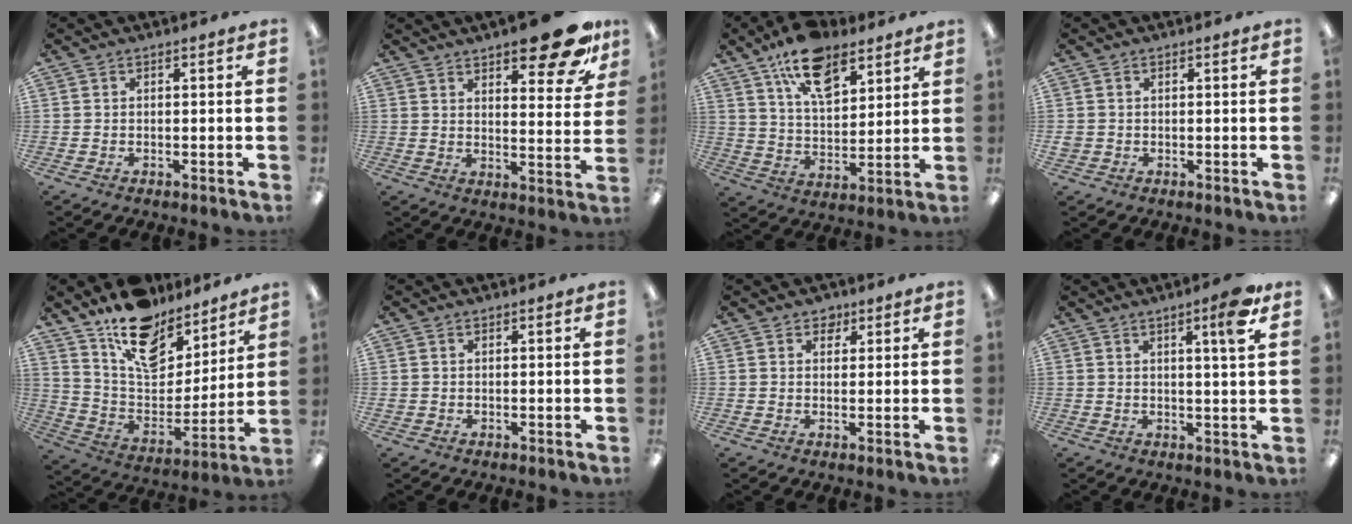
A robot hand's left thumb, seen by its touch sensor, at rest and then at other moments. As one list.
[{"total": 14.6, "force": [10.8, 4.1, 8.9], "torque": [-0.105, -0.071, 0.174]}, {"total": 15.1, "force": [9.8, 7.7, 8.5], "torque": [-0.140, -0.040, 0.176]}, {"total": 1.2, "force": [0.1, 1.2, 0.3], "torque": [-0.007, 0.004, 0.000]}, {"total": 16.8, "force": [12.3, 9.0, 7.0], "torque": [-0.119, -0.091, 0.221]}, {"total": 0.6, "force": [0.3, 0.5, 0.1], "torque": [-0.002, 0.004, 0.004]}, {"total": 2.8, "force": [1.9, 1.9, 0.7], "torque": [-0.002, -0.002, 0.033]}, {"total": 6.3, "force": [3.7, 0.5, 5.1], "torque": [-0.076, -0.011, 0.054]}]